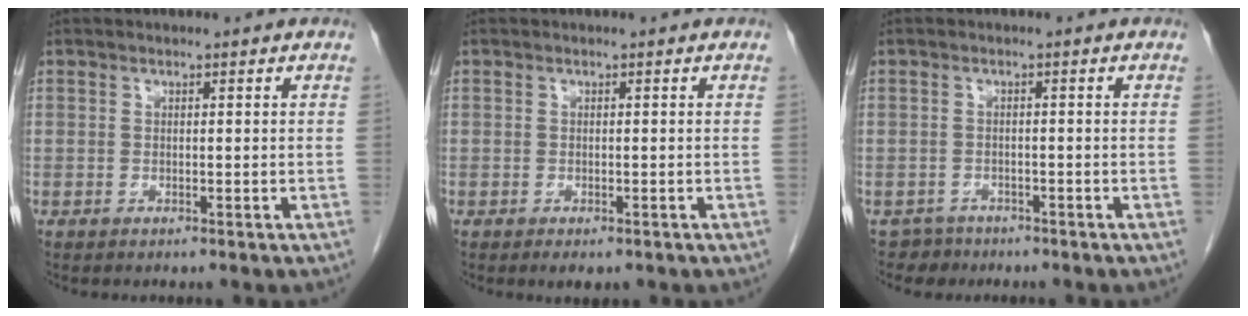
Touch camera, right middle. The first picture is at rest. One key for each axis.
{"total": 1.9, "fx": -1.2, "fy": 0.8, "fz": 1.2, "tx": -0.015, "ty": -0.004, "tz": -0.009}
{"total": 2.2, "fx": -1.7, "fy": 1.3, "fz": -0.8, "tx": 0.009, "ty": 0.005, "tz": -0.027}